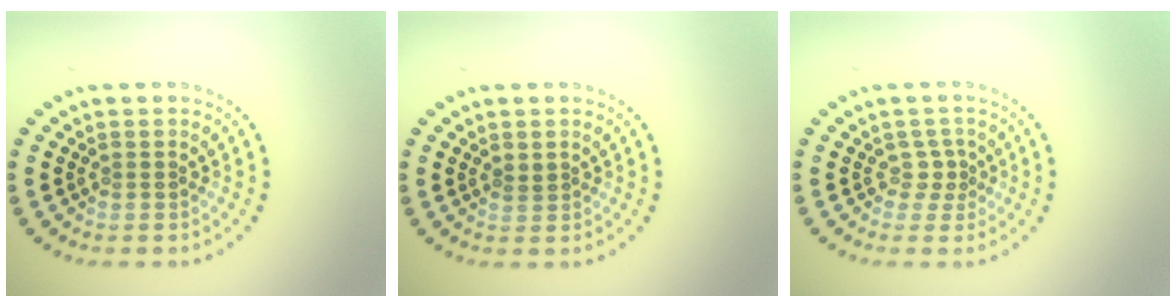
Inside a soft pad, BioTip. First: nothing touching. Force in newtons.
{"total": 0.7, "press": 0.6, "slide": 0.3}
{"total": 1.4, "press": 0.9, "slide": 1.0}